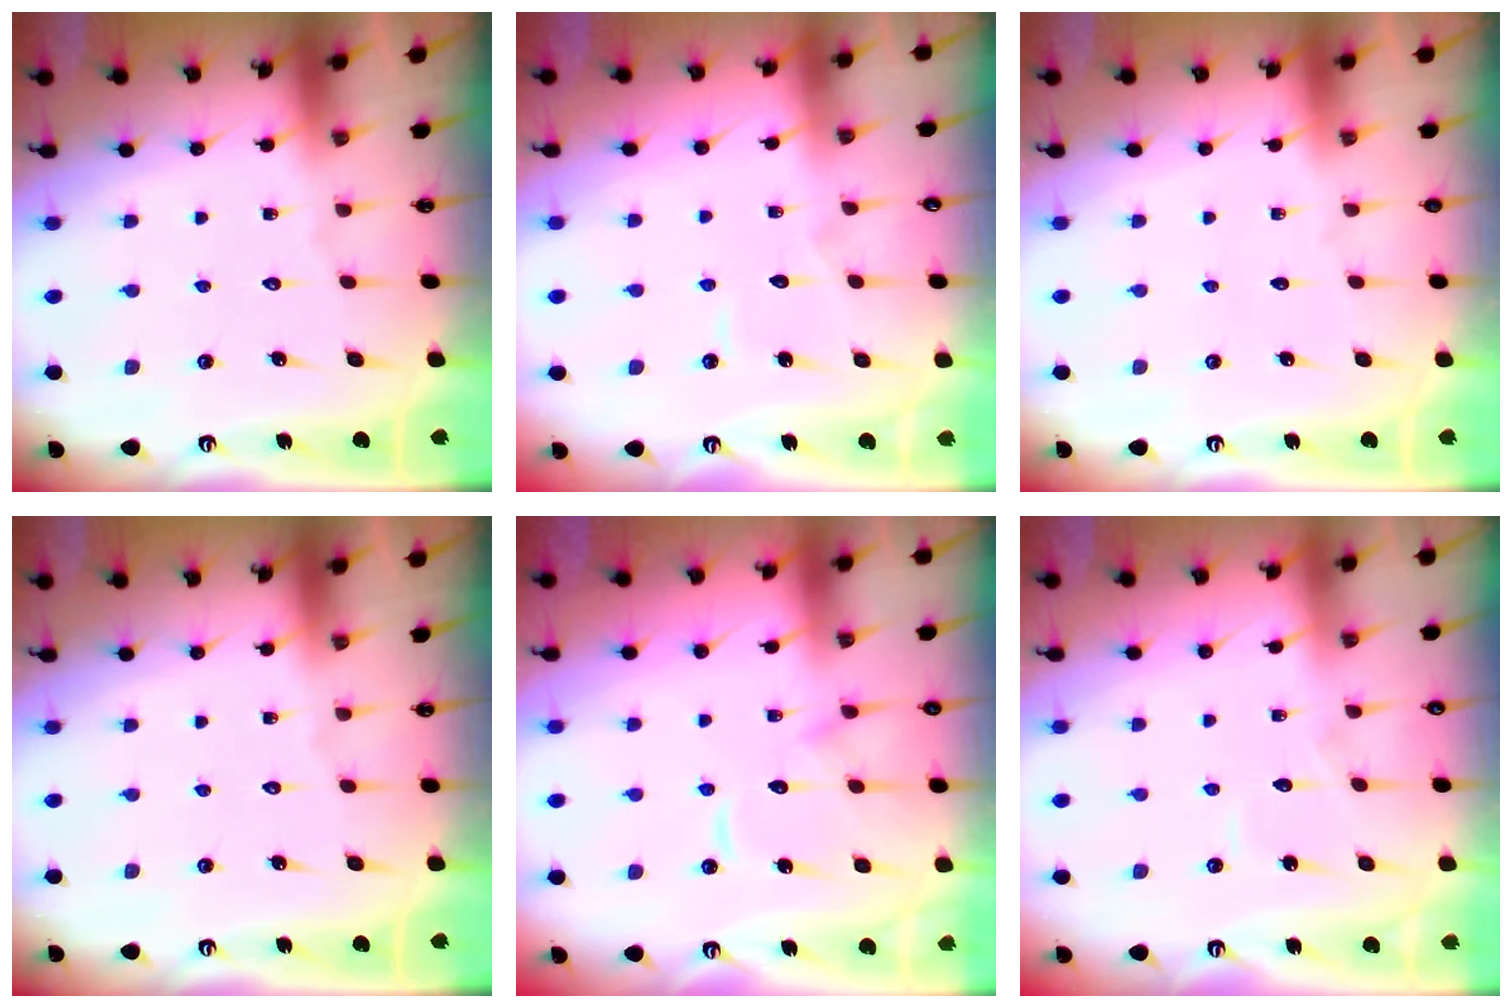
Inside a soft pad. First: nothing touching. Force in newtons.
{"total": 2.9, "press": 2.9, "slide": 0.2}
{"total": 0.0}
{"total": 0.0}
{"total": 10.7, "press": 10.6, "slide": 1.1}
{"total": 4.5, "press": 4.5, "slide": 0.4}